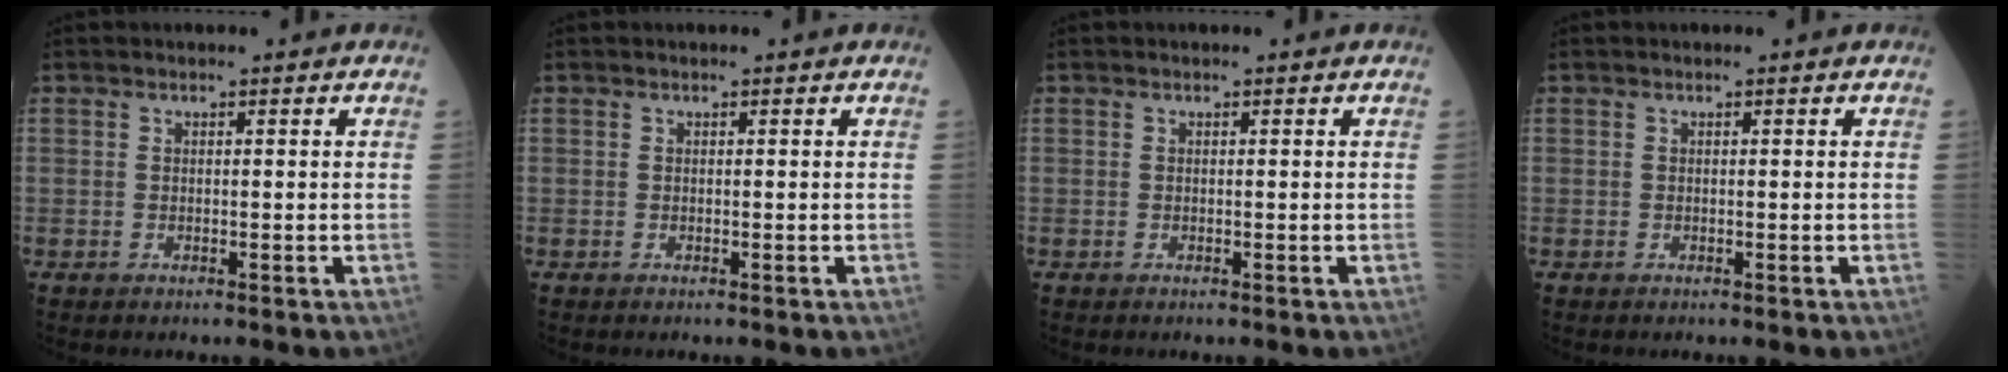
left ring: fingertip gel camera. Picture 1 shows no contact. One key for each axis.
{"total": 0.0}
{"total": 0.0}
{"total": 0.0}